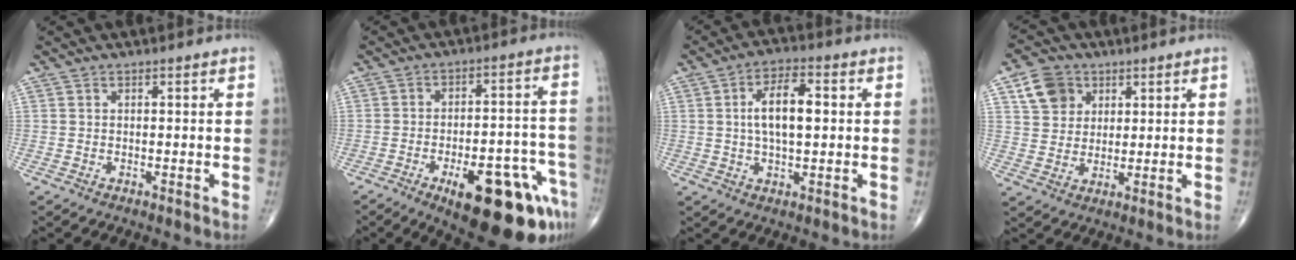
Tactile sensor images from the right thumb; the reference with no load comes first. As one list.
[{"total": 20.8, "force": [-10.5, 7.3, 16.4], "torque": [-0.155, 0.057, -0.133]}, {"total": 9.2, "force": [1.0, 4.1, 8.2], "torque": [-0.135, 0.009, 0.015]}, {"total": 7.8, "force": [3.5, 6.3, 3.0], "torque": [-0.027, -0.007, 0.064]}]